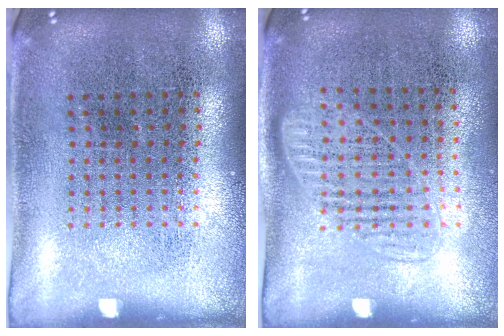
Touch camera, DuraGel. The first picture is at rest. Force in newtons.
{"total": 1.2, "press": 1.0, "slide": 0.6}